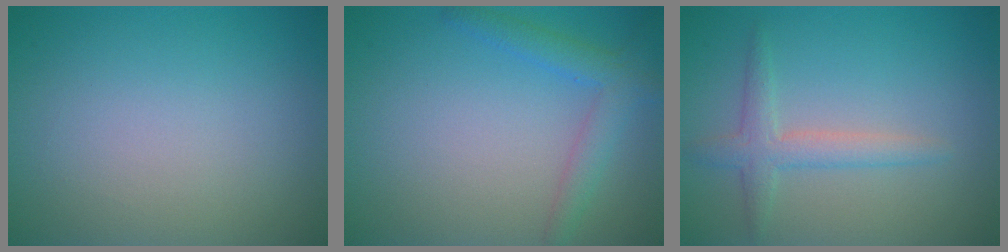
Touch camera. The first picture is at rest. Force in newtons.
{"total": 2.9, "press": 2.9, "slide": 0.1}
{"total": 2.4, "press": 2.4, "slide": 0.1}